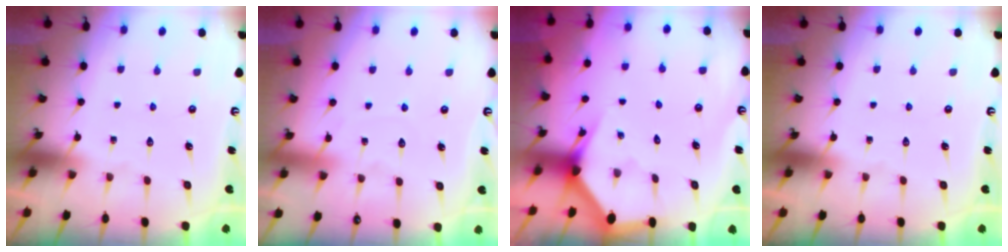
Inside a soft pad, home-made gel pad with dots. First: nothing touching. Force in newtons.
{"total": 2.7, "press": 2.7, "slide": 0.3}
{"total": 2.9, "press": 2.9, "slide": 0.1}
{"total": 0.0}